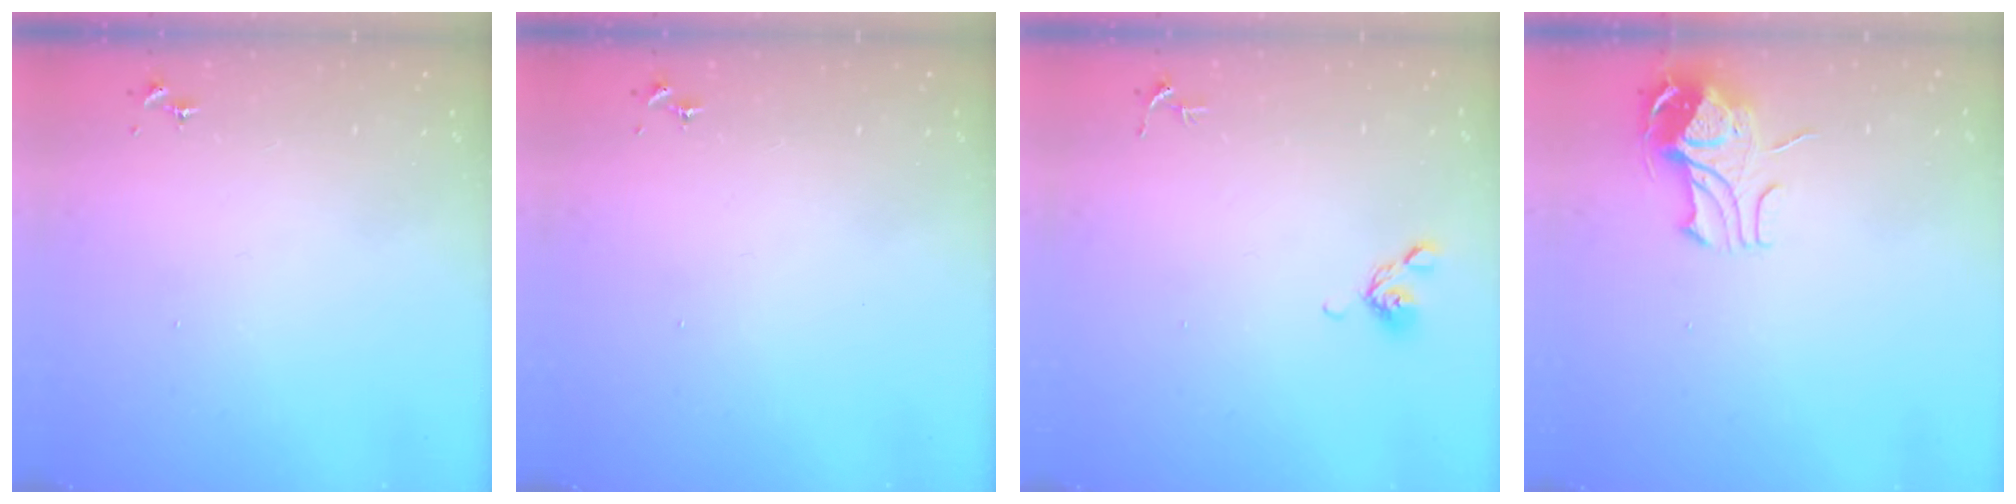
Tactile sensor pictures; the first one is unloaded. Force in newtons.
{"total": 0.0}
{"total": 5.9, "press": 5.7, "slide": 1.5}
{"total": 9.6, "press": 9.6, "slide": 1.0}